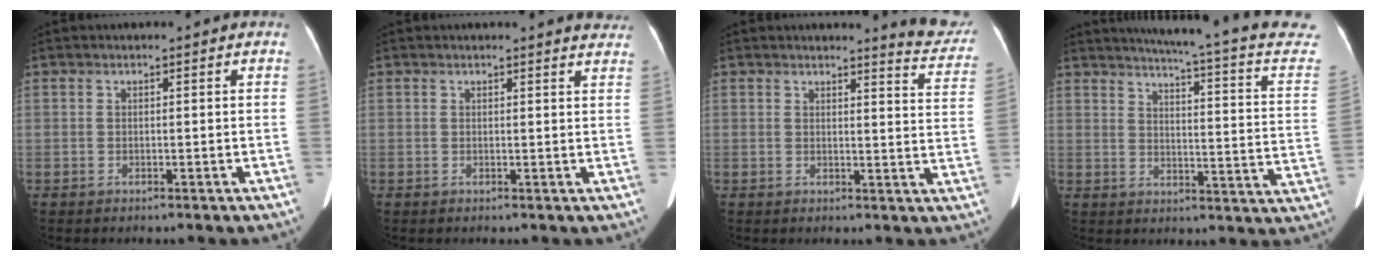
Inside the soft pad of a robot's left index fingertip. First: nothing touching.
{"total": 4.6, "force": [4.5, 0.6, 0.8], "torque": [-0.003, -0.014, 0.024]}
{"total": 7.4, "force": [7.2, 0.4, 1.4], "torque": [-0.004, -0.046, 0.058]}
{"total": 20.4, "force": [17.6, 0.3, 10.4], "torque": [-0.146, -0.064, 0.195]}